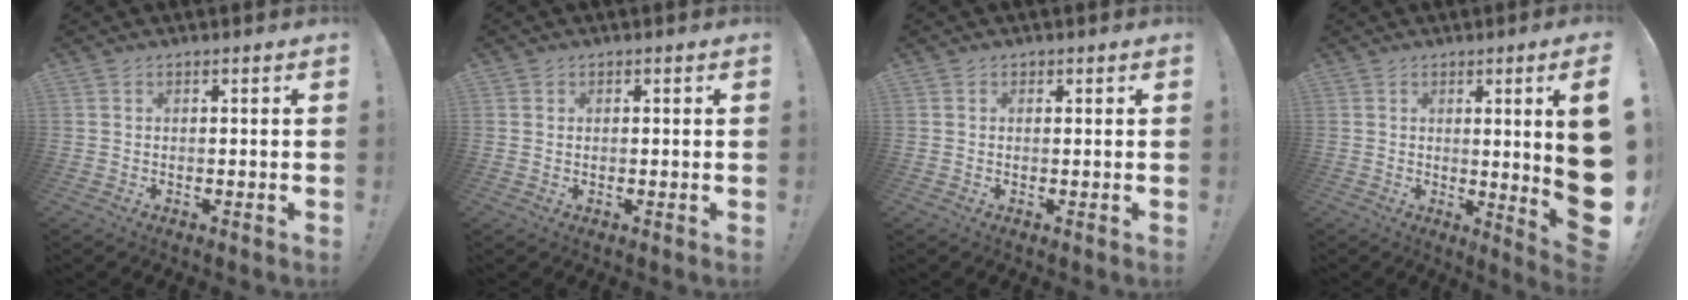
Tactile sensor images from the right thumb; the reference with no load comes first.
{"total": 0.9, "force": [0.5, 0.8, -0.1], "torque": [0.002, 0.004, 0.009]}
{"total": 0.6, "force": [0.3, 0.5, 0.0], "torque": [0.006, -0.002, 0.003]}
{"total": 11.7, "force": [0.9, -0.9, 11.7], "torque": [-0.161, -0.033, 0.010]}